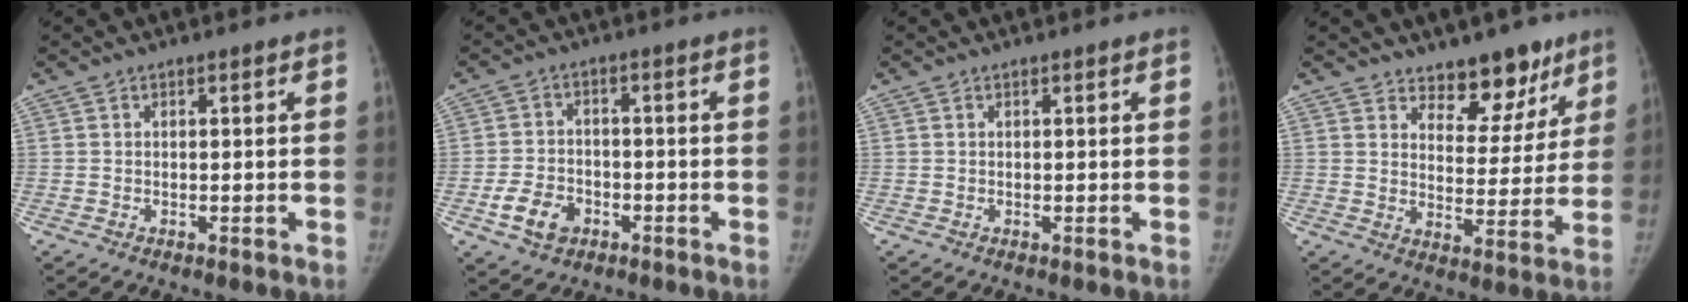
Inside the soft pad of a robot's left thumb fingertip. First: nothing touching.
{"total": 7.0, "force": [-3.2, 5.1, 3.5], "torque": [-0.053, 0.017, -0.055]}
{"total": 0.0}
{"total": 10.2, "force": [7.4, 5.7, 4.1], "torque": [-0.001, -0.046, 0.109]}